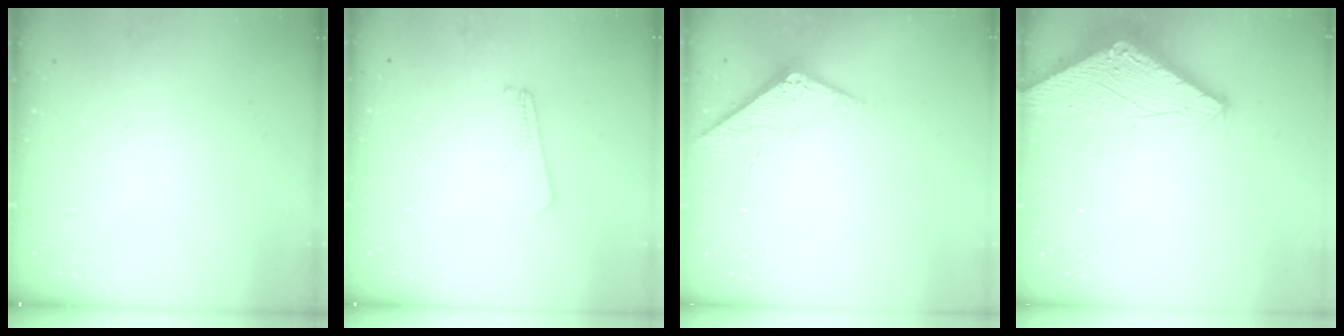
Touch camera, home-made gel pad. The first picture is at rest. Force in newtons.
{"total": 2.1, "press": 2.1, "slide": 0.3}
{"total": 7.0, "press": 7.0, "slide": 0.5}
{"total": 2.9, "press": 2.9, "slide": 0.1}